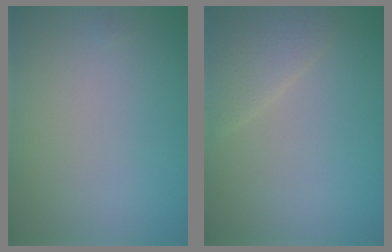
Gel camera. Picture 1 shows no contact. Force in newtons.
{"total": 2.2, "press": 2.1, "slide": 0.1}